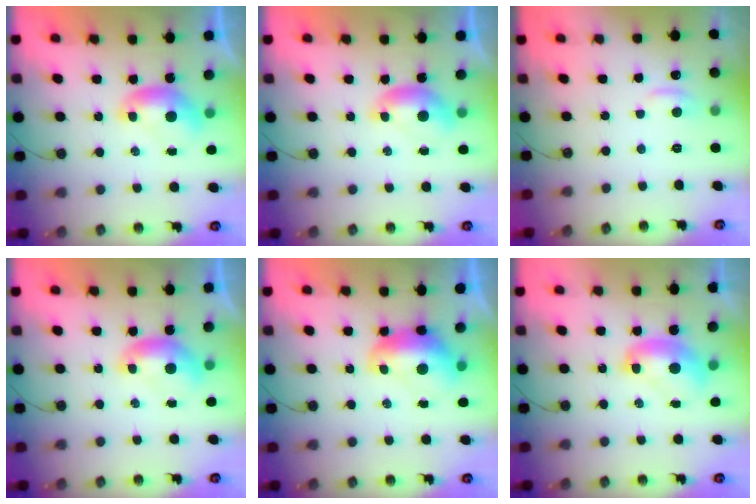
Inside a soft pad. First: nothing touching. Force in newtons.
{"total": 0.7, "press": 0.6, "slide": 0.3}
{"total": 0.8, "press": 0.2, "slide": 0.8}
{"total": 0.0}
{"total": 2.4, "press": 2.4, "slide": 0.6}
{"total": 2.3, "press": 2.3, "slide": 0.2}